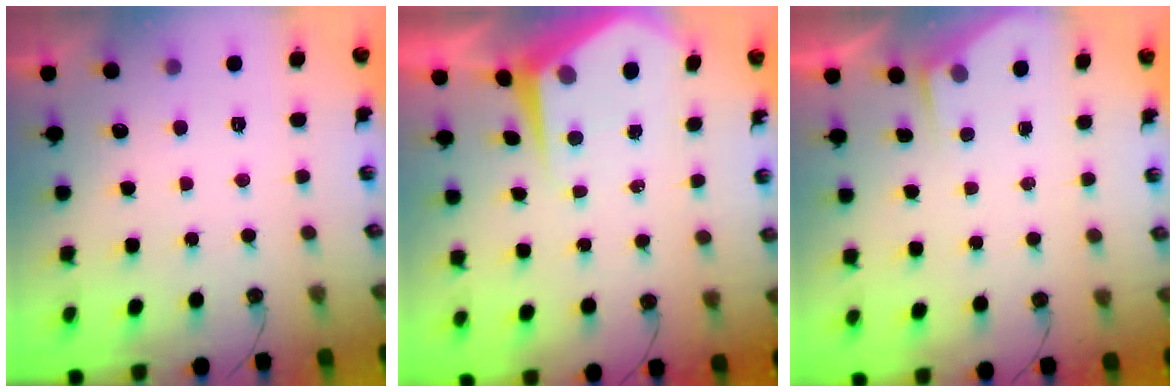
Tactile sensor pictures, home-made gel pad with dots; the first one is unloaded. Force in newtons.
{"total": 6.7, "press": 6.7, "slide": 0.6}
{"total": 2.4, "press": 2.3, "slide": 0.4}